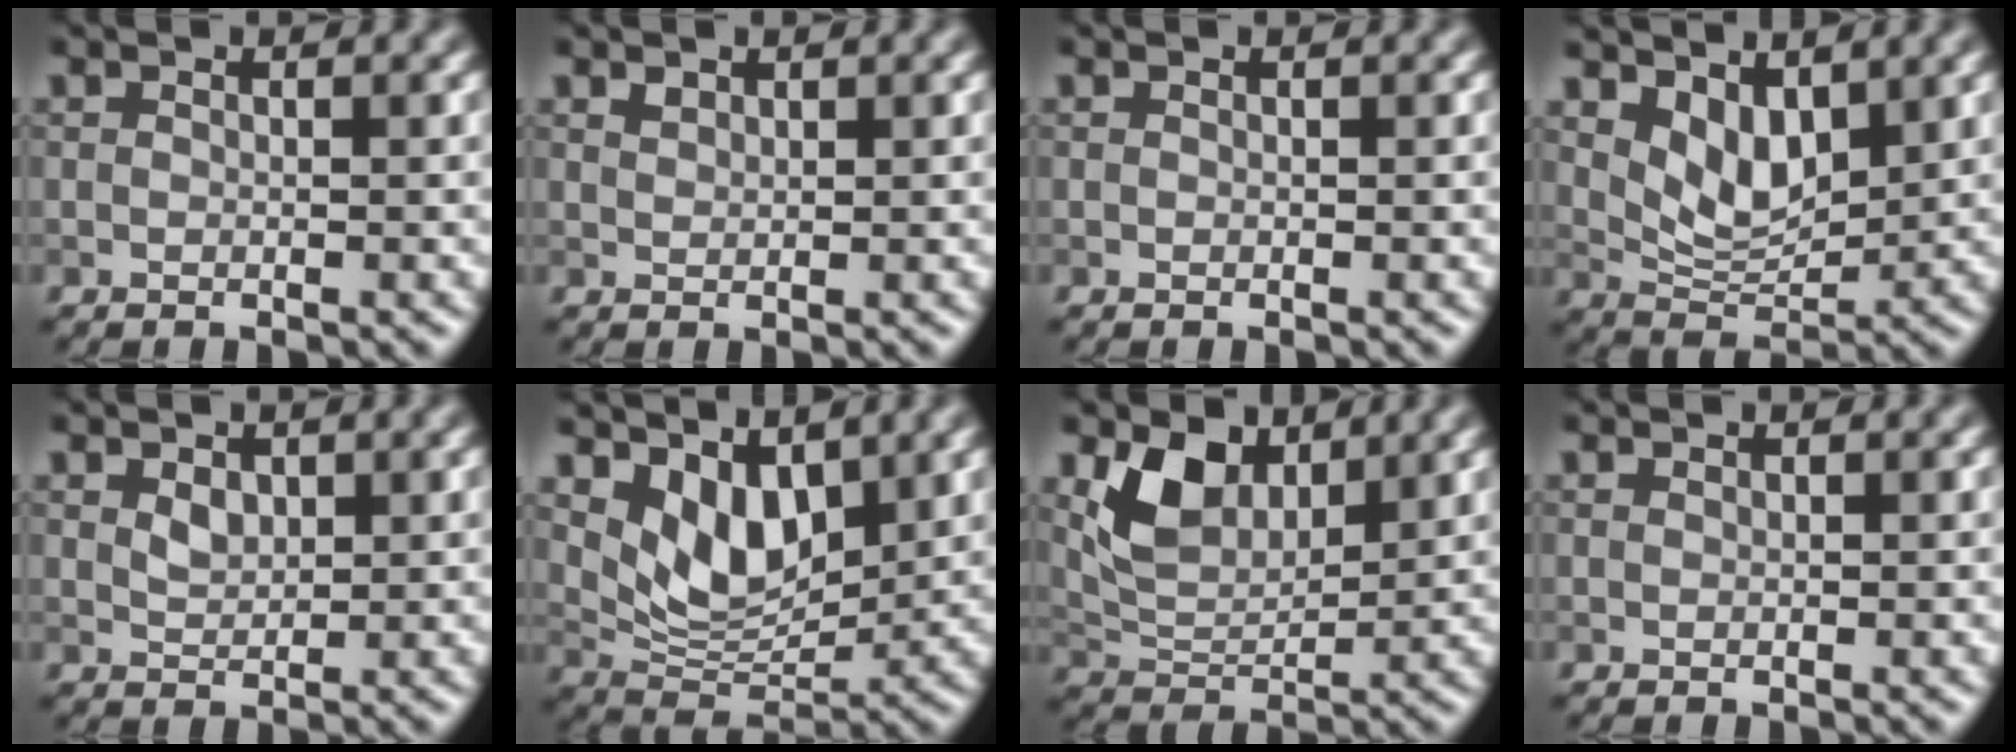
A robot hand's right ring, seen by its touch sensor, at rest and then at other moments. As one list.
[{"total": 0.8, "force": [0.6, 0.4, 0.2], "torque": [-0.005, 0.000, 0.014]}, {"total": 0.0}, {"total": 4.1, "force": [2.0, 2.3, 2.8], "torque": [-0.060, -0.012, 0.038]}, {"total": 1.4, "force": [0.7, 1.0, 0.8], "torque": [-0.014, -0.001, 0.017]}, {"total": 5.4, "force": [2.6, 3.1, 3.5], "torque": [-0.075, -0.019, 0.048]}, {"total": 5.0, "force": [2.8, 3.0, 2.9], "torque": [-0.060, -0.011, 0.052]}, {"total": 0.0}]